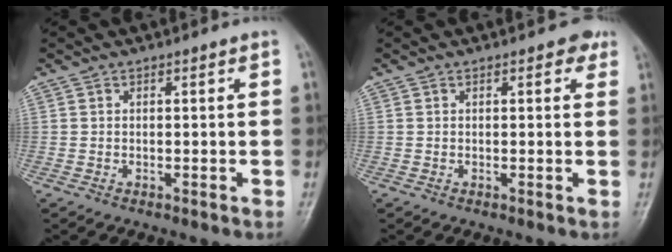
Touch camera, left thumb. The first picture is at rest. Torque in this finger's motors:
{"motor_torque": [0.57, 0.14, 0.24, -0.37, 0.01]}